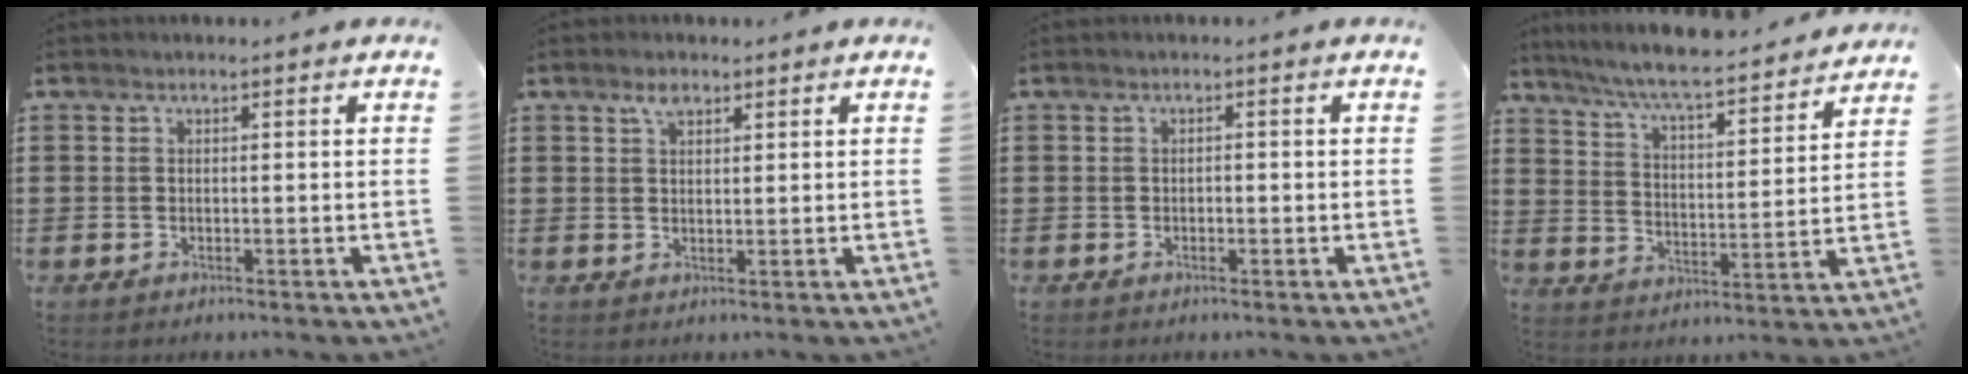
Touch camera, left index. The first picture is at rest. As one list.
[{"total": 2.4, "force": [1.7, 1.1, 1.3], "torque": [-0.022, -0.001, 0.030]}, {"total": 0.6, "force": [-0.4, 0.3, 0.4], "torque": [-0.010, -0.002, -0.007]}, {"total": 7.1, "force": [6.4, 0.1, 3.2], "torque": [-0.078, -0.044, 0.104]}]